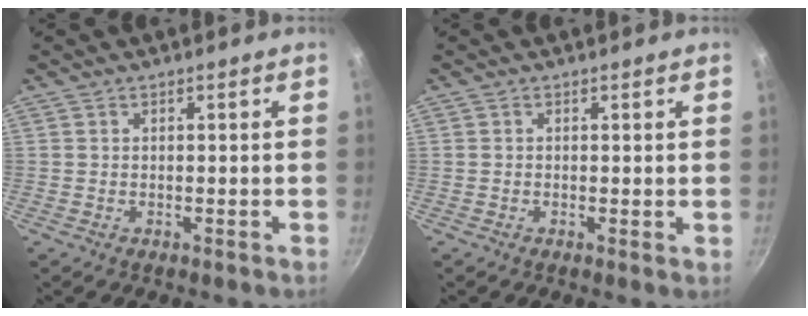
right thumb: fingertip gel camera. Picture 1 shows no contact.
{"total": 0.5, "force": [0.1, 0.2, 0.5], "torque": [-0.008, -0.001, -0.001]}